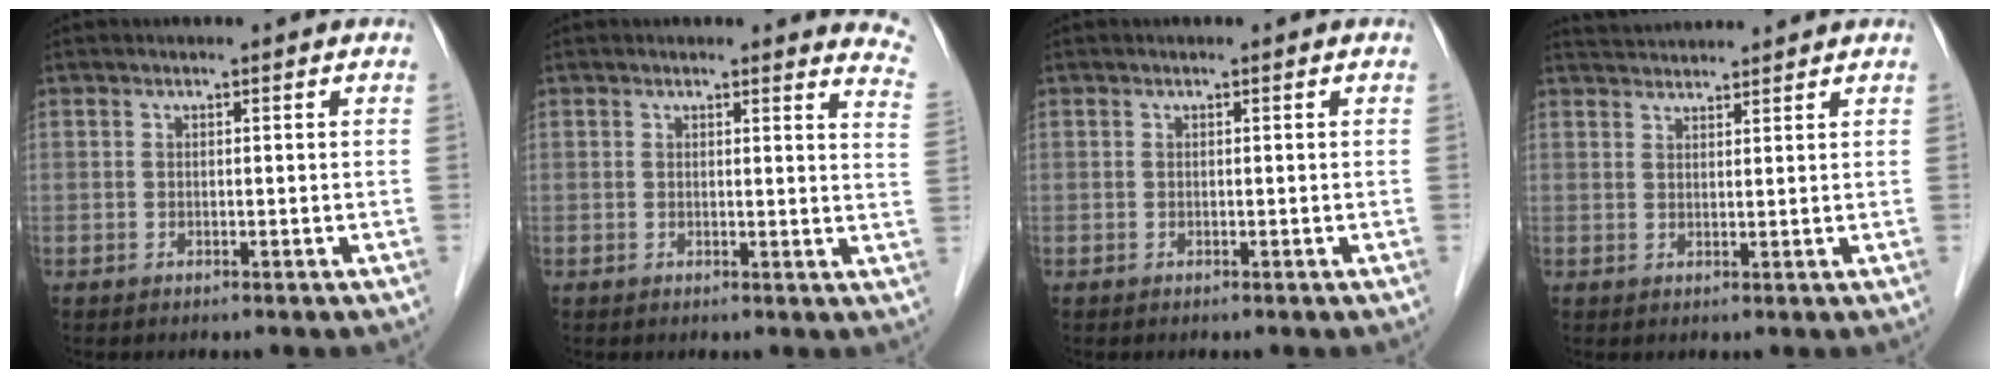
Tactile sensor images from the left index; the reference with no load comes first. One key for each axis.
{"total": 7.2, "fx": 6.9, "fy": 1.0, "fz": 1.4, "tx": 0.012, "ty": -0.042, "tz": 0.036}
{"total": 0.0}
{"total": 5.1, "fx": 5.1, "fy": 0.0, "fz": 0.8, "tx": -0.019, "ty": 0.035, "tz": 0.082}